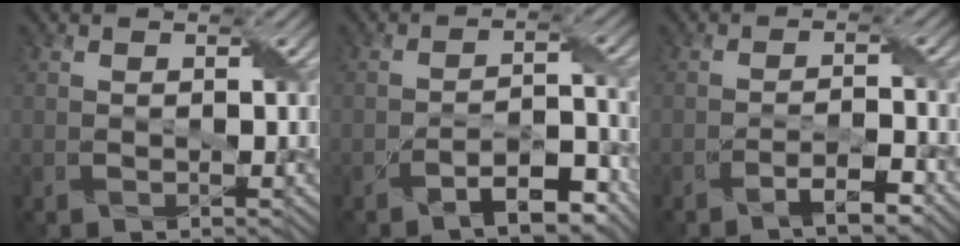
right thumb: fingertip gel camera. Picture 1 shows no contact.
{"total": 6.1, "force": [-4.2, 1.9, 4.0], "torque": [-0.062, 0.005, -0.069]}
{"total": 3.7, "force": [-2.7, 0.5, 2.5], "torque": [-0.045, 0.011, -0.048]}